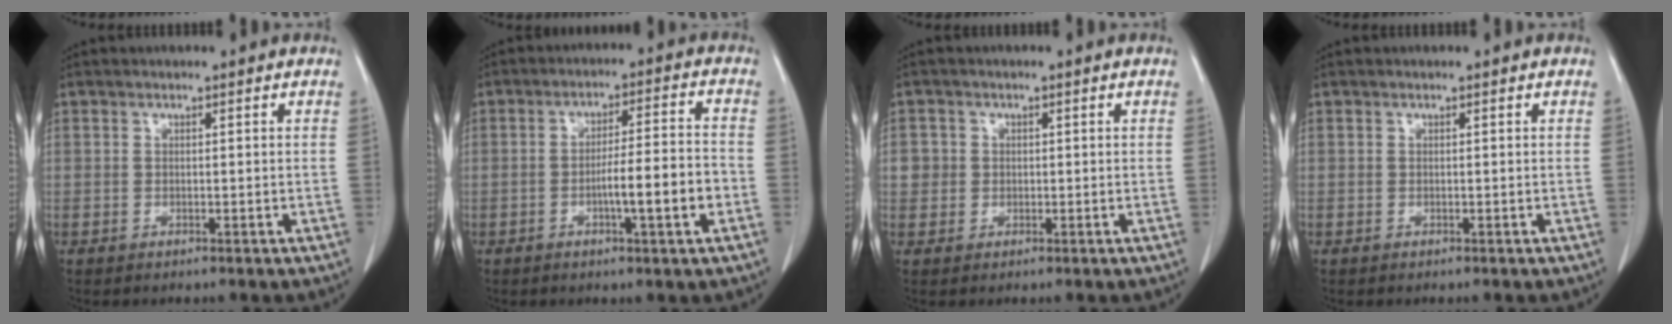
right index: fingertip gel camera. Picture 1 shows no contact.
{"total": 8.2, "force": [-2.6, 0.3, 7.8], "torque": [-0.123, 0.010, -0.041]}
{"total": 2.7, "force": [0.2, 2.7, 0.3], "torque": [0.010, 0.010, 0.005]}
{"total": 0.0}